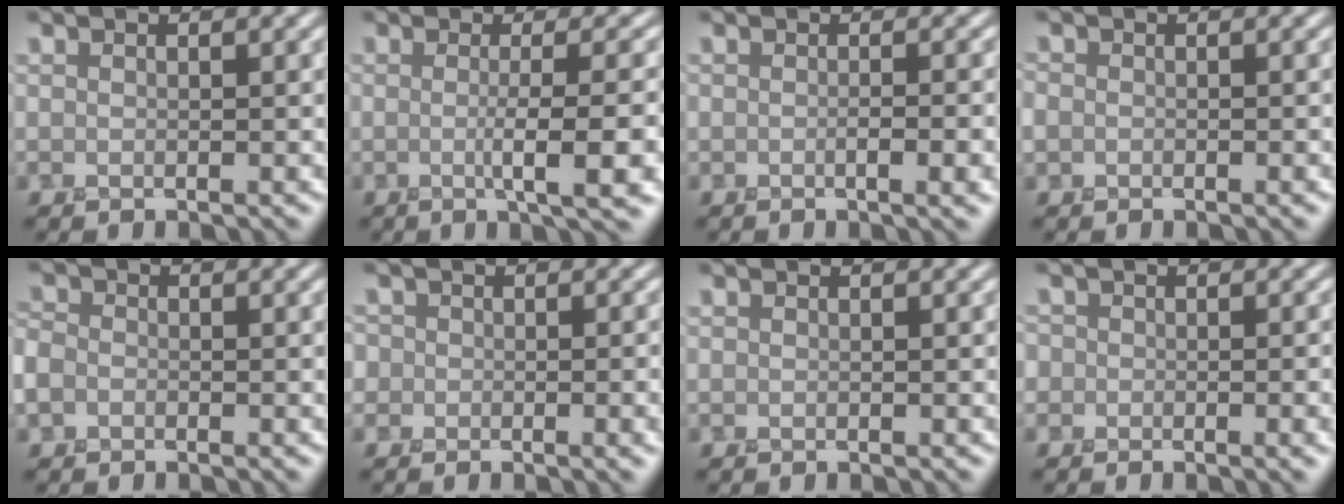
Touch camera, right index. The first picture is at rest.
{"total": 5.6, "force": [-0.9, 1.2, 5.4], "torque": [-0.076, -0.005, -0.013]}
{"total": 2.7, "force": [-0.7, 0.8, 2.4], "torque": [-0.024, -0.002, -0.007]}
{"total": 1.6, "force": [-0.5, 1.4, 0.6], "torque": [0.007, 0.000, -0.007]}
{"total": 2.1, "force": [-0.5, 1.9, 0.6], "torque": [-0.011, 0.005, -0.016]}
{"total": 3.8, "force": [-0.5, 3.1, 2.1], "torque": [0.011, 0.008, -0.022]}
{"total": 0.0}
{"total": 3.4, "force": [-0.8, 2.7, 2.0], "torque": [0.014, 0.005, -0.018]}